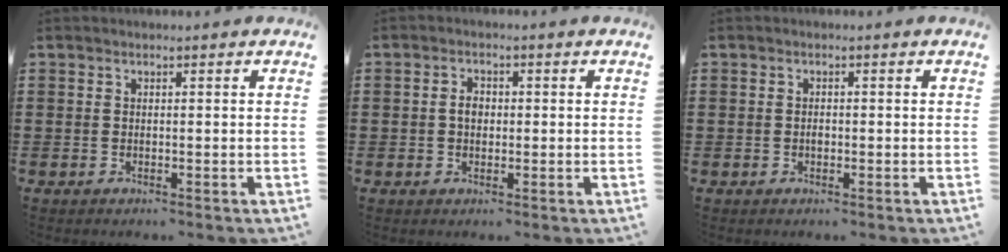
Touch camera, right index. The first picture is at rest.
{"total": 2.3, "force": [0.0, 1.5, 1.7], "torque": [-0.034, 0.006, -0.002]}
{"total": 0.9, "force": [-0.2, 0.7, 0.5], "torque": [-0.012, 0.002, -0.005]}